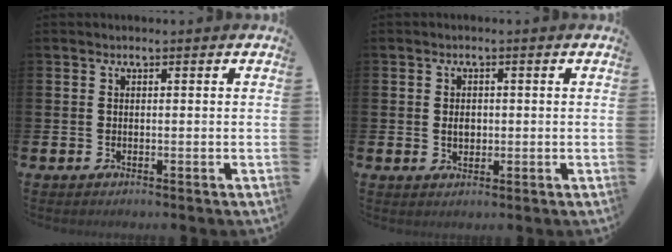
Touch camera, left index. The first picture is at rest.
{"total": 1.9, "force": [0.2, 1.4, 1.3], "torque": [-0.006, -0.001, -0.003]}